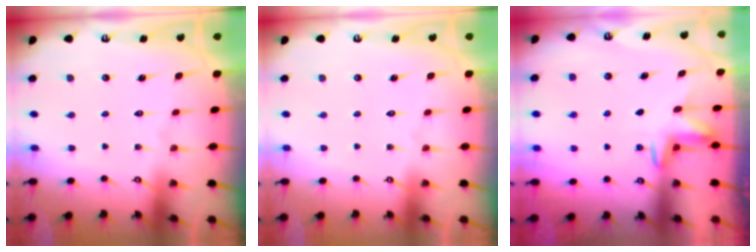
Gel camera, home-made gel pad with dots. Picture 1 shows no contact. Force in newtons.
{"total": 0.0}
{"total": 2.6, "press": 2.6, "slide": 0.4}